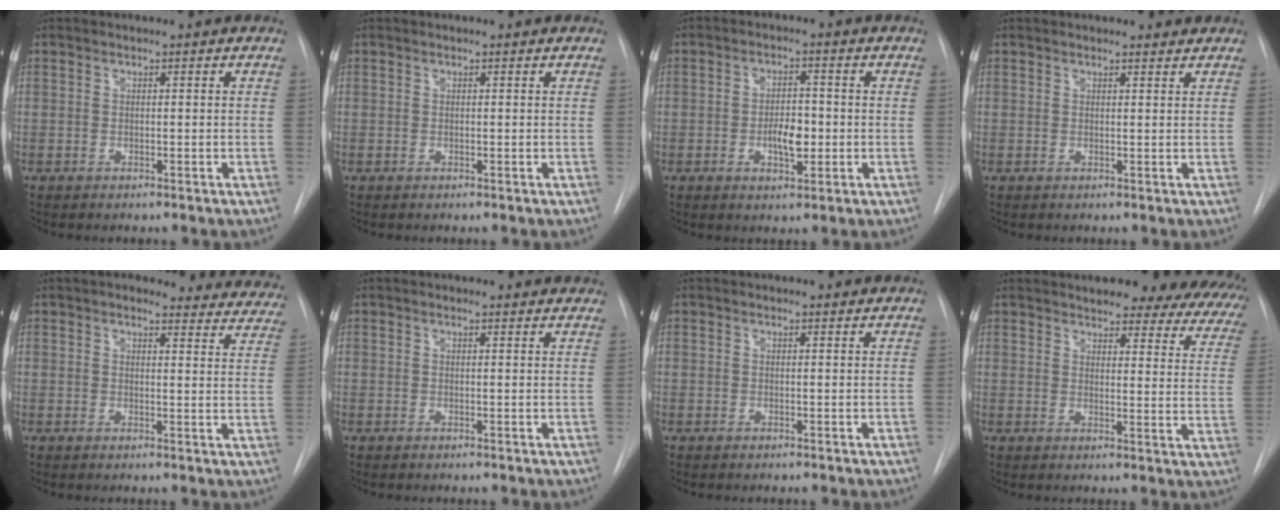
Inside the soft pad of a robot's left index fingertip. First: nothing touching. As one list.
[{"total": 0.0}, {"total": 4.6, "force": [-0.9, 2.0, 4.1], "torque": [-0.068, 0.003, -0.013]}, {"total": 2.7, "force": [2.6, 0.6, 0.4], "torque": [-0.008, 0.002, 0.025]}, {"total": 18.9, "force": [17.7, 4.6, 4.9], "torque": [-0.037, -0.034, 0.181]}, {"total": 4.4, "force": [4.2, 0.6, 0.9], "torque": [-0.014, 0.008, 0.035]}, {"total": 1.4, "force": [1.4, 0.2, 0.2], "torque": [-0.010, 0.004, 0.015]}, {"total": 21.4, "force": [18.4, 5.3, 9.5], "torque": [-0.110, -0.041, 0.191]}]